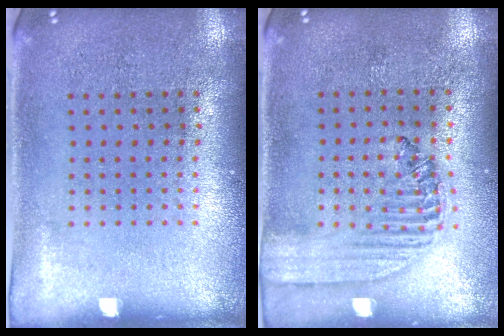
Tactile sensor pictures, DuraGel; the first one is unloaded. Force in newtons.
{"total": 1.6, "press": 1.4, "slide": 0.7}